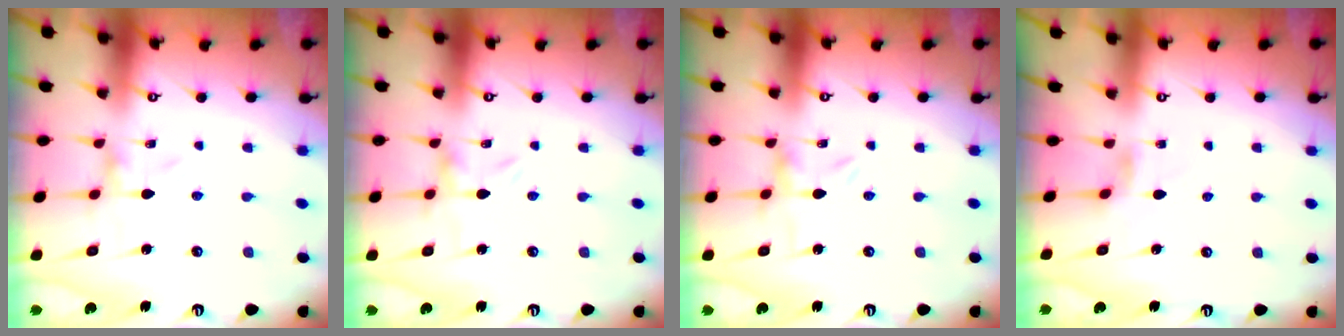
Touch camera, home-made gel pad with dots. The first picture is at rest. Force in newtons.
{"total": 0.0}
{"total": 0.0}
{"total": 2.1, "press": 2.1, "slide": 0.4}